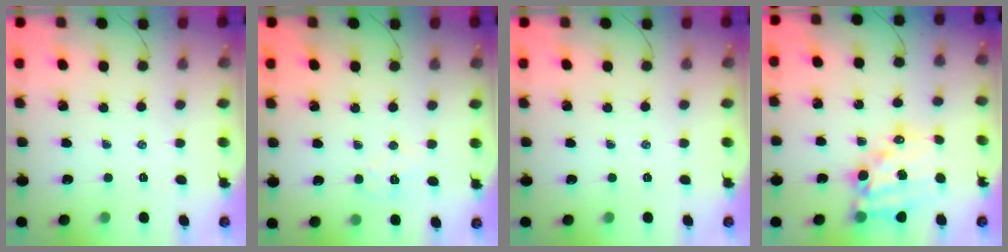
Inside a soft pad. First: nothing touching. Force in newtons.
{"total": 4.5, "press": 4.4, "slide": 0.7}
{"total": 0.0}
{"total": 15.7, "press": 15.2, "slide": 3.8}